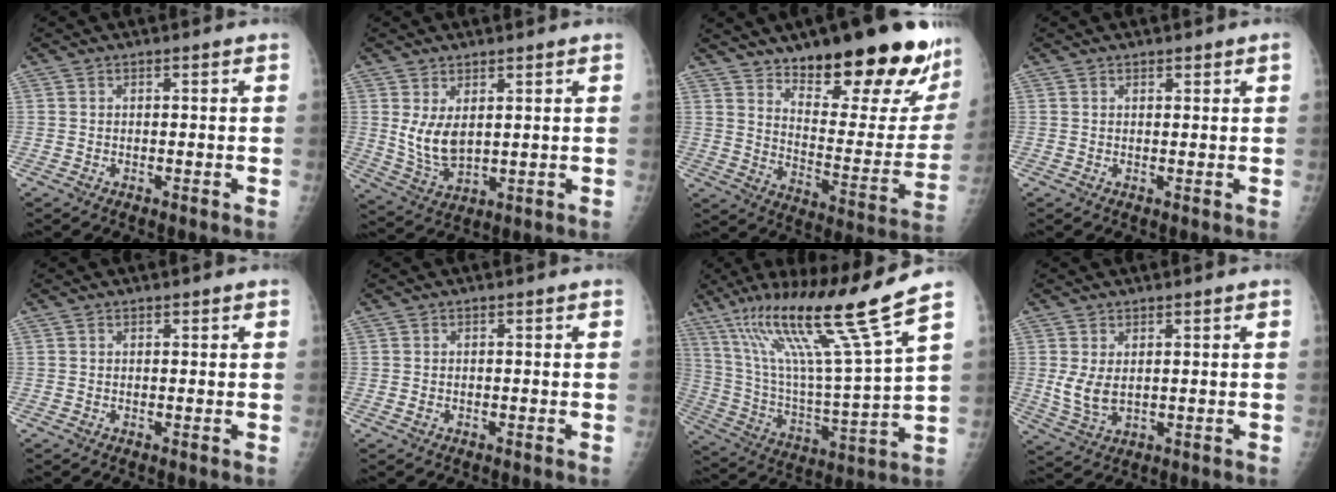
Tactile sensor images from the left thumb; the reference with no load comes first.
{"total": 6.8, "force": [2.2, 3.9, 5.1], "torque": [-0.090, -0.024, 0.055]}
{"total": 26.8, "force": [18.9, 8.5, 17.0], "torque": [-0.199, -0.104, 0.270]}
{"total": 0.9, "force": [0.8, 0.3, 0.2], "torque": [0.002, -0.007, 0.012]}
{"total": 0.7, "force": [0.6, 0.4, 0.1], "torque": [0.003, -0.005, 0.007]}
{"total": 0.7, "force": [0.2, 0.5, 0.3], "torque": [-0.005, -0.001, 0.004]}
{"total": 23.0, "force": [14.4, 0.2, 17.9], "torque": [-0.296, -0.058, 0.257]}
{"total": 5.2, "force": [1.4, 3.1, 3.9], "torque": [-0.075, -0.015, 0.036]}